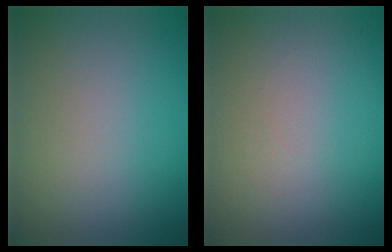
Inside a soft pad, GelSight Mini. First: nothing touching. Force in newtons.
{"total": 0.0}